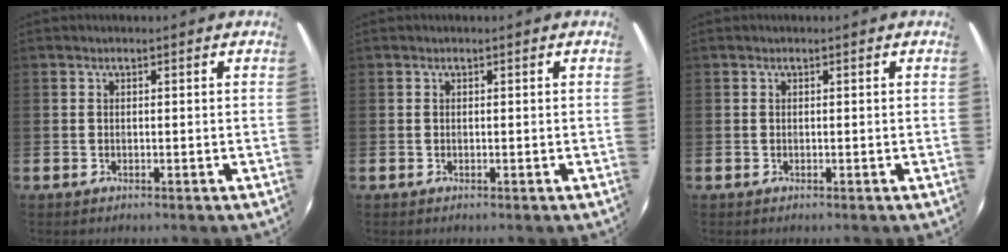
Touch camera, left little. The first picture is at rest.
{"total": 0.0}
{"total": 0.0}